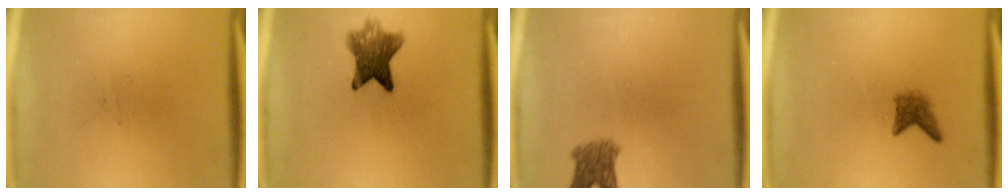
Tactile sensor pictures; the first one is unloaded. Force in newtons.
{"total": 7.0}
{"total": 3.6}
{"total": 2.1}